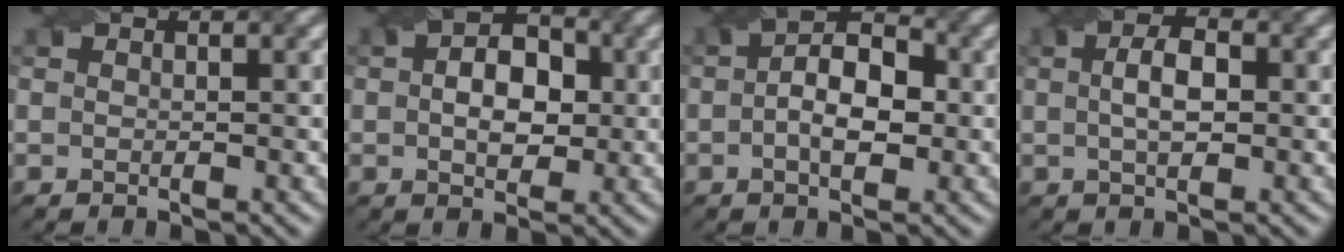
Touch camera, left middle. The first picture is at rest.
{"total": 4.6, "force": [-0.3, 3.3, 3.2], "torque": [-0.038, 0.008, 0.004]}
{"total": 4.9, "force": [-0.9, 2.9, 3.9], "torque": [-0.051, 0.008, -0.005]}
{"total": 2.5, "force": [-0.4, 1.3, 2.0], "torque": [-0.036, 0.006, 0.005]}